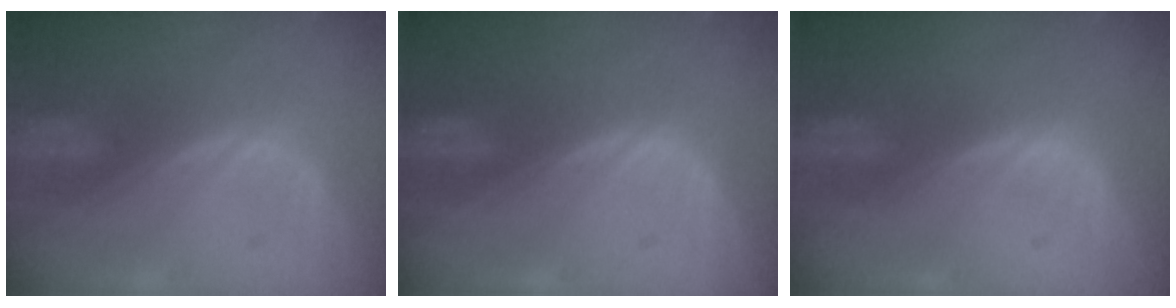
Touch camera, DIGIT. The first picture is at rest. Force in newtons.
{"total": 0.0}
{"total": 0.0}